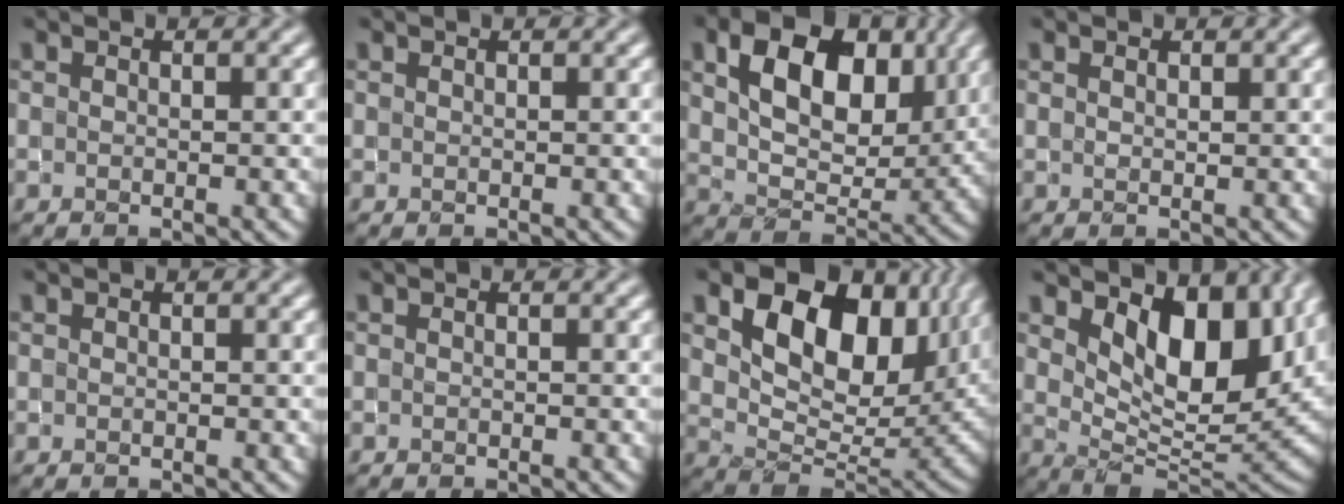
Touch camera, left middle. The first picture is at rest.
{"total": 0.0}
{"total": 9.6, "force": [3.9, 6.0, 6.5], "torque": [-0.112, 0.002, 0.065]}
{"total": 0.6, "force": [0.5, 0.3, 0.2], "torque": [-0.006, 0.002, 0.009]}
{"total": 0.0}
{"total": 0.6, "force": [-0.6, -0.1, -0.1], "torque": [0.006, -0.004, -0.013]}
{"total": 12.4, "force": [5.3, 7.4, 8.5], "torque": [-0.132, -0.004, 0.096]}
{"total": 10.3, "force": [4.2, 5.0, 8.0], "torque": [-0.123, -0.009, 0.073]}